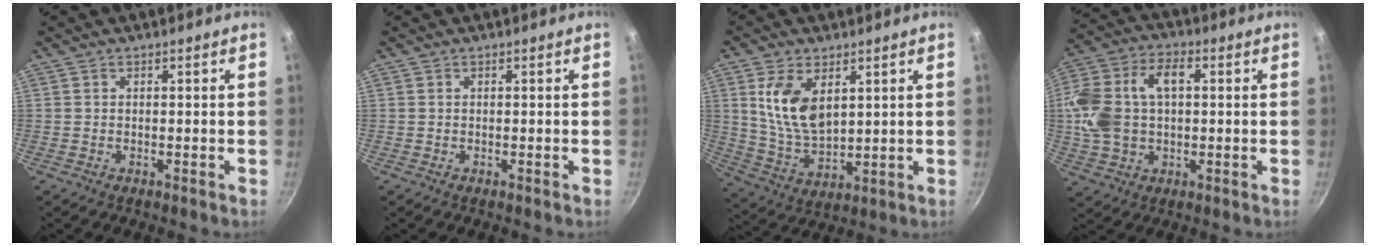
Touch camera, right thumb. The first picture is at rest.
{"total": 0.0}
{"total": 11.7, "force": [3.8, 6.8, 8.7], "torque": [-0.153, -0.028, 0.085]}
{"total": 16.4, "force": [1.5, 10.9, 12.2], "torque": [-0.239, 0.034, 0.023]}